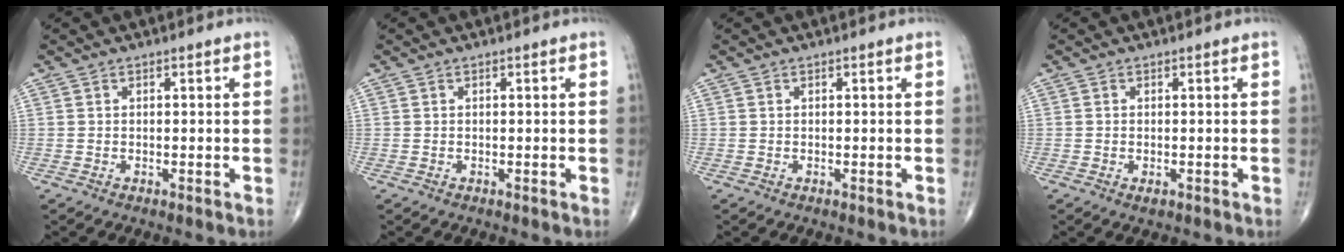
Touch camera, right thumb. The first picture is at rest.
{"total": 0.0}
{"total": 0.0}
{"total": 1.0, "force": [-0.4, 0.5, 0.8], "torque": [-0.012, -0.002, -0.005]}